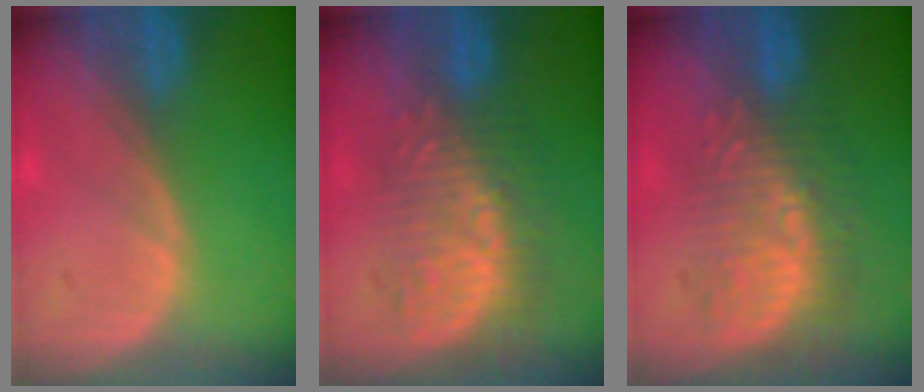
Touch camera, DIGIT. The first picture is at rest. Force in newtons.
{"total": 9.0, "press": 8.4, "slide": 3.3}
{"total": 9.6, "press": 8.5, "slide": 4.4}